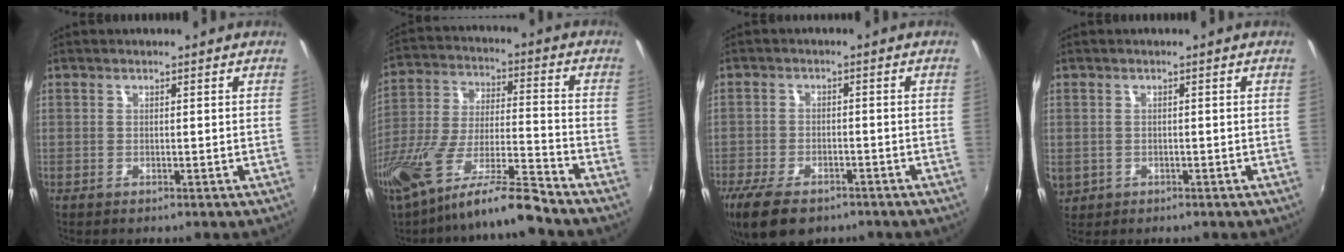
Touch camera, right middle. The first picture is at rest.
{"total": 14.9, "force": [-11.9, 0.5, 9.0], "torque": [-0.178, -0.020, -0.219]}
{"total": 10.3, "force": [-7.2, 4.6, 5.8], "torque": [-0.142, -0.028, -0.127]}
{"total": 4.4, "force": [-0.5, 3.8, 2.0], "torque": [-0.046, -0.002, 0.001]}